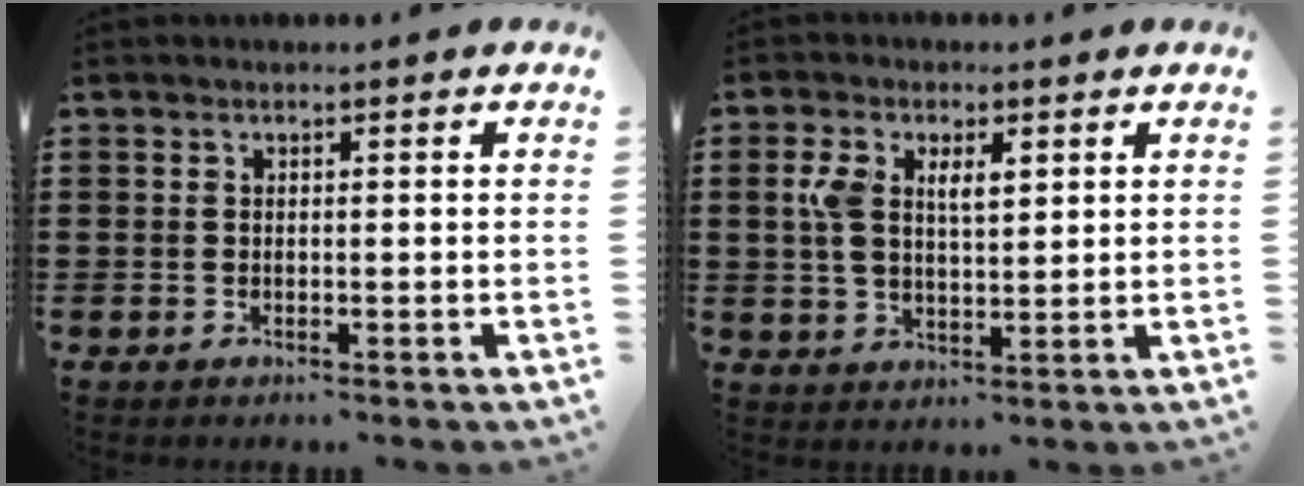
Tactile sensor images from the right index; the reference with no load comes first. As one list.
[{"total": 5.3, "force": [1.7, 2.8, 4.1], "torque": [-0.091, 0.010, 0.029]}]